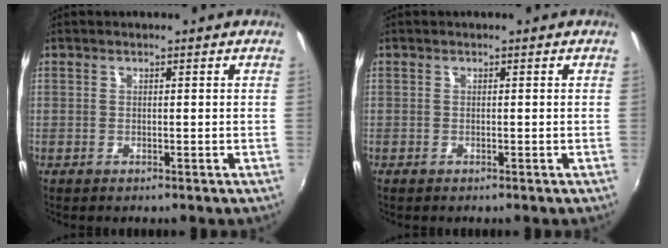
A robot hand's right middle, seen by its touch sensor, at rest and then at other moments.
{"total": 0.0}